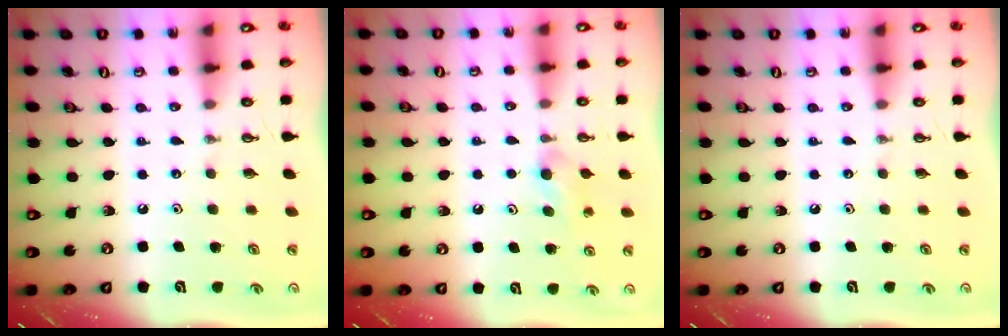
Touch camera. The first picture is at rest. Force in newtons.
{"total": 4.5, "press": 4.2, "slide": 1.4}
{"total": 0.0}